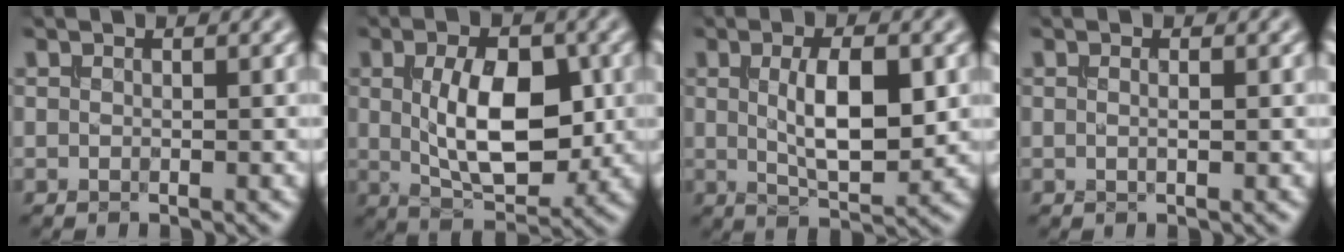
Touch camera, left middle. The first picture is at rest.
{"total": 7.8, "force": [0.4, 4.0, 6.7], "torque": [-0.122, -0.004, 0.011]}
{"total": 5.7, "force": [0.5, 1.9, 5.4], "torque": [-0.099, 0.000, 0.015]}
{"total": 0.6, "force": [0.0, -0.1, 0.6], "torque": [-0.014, 0.001, 0.001]}